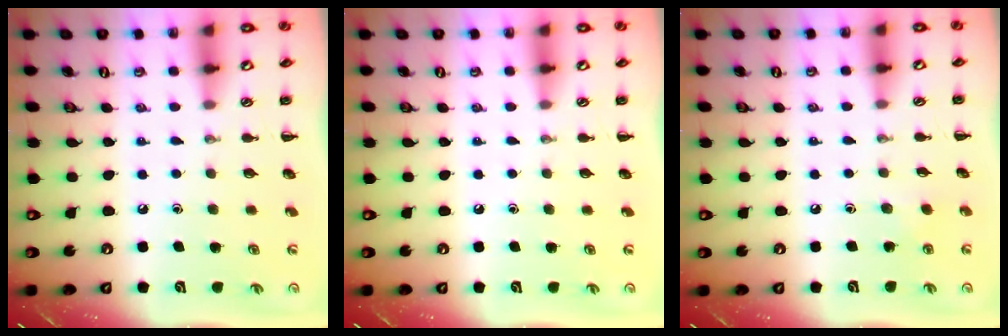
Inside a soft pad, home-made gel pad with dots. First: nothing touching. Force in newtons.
{"total": 0.0}
{"total": 2.1, "press": 2.0, "slide": 0.7}